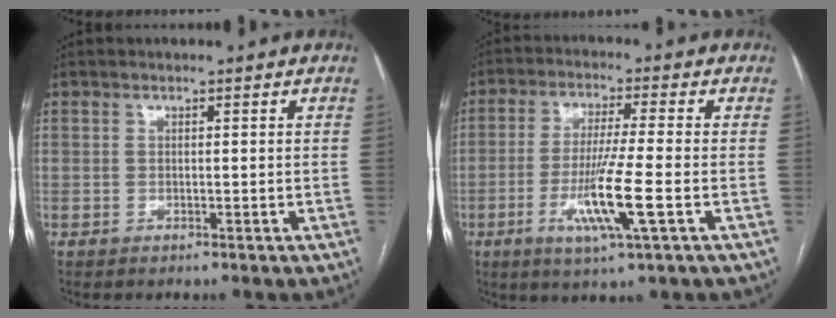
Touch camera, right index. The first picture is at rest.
{"total": 9.6, "force": [-2.9, -0.5, 9.2], "torque": [-0.179, -0.018, -0.054]}